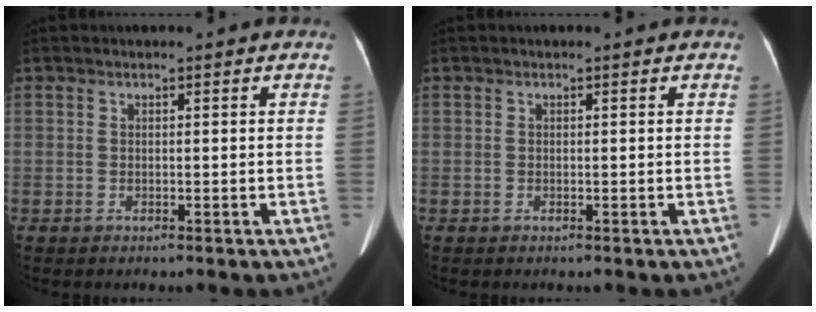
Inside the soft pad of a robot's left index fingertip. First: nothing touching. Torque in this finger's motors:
{"motor_torque": [0.06, 0.02, 0.01, 0.00]}